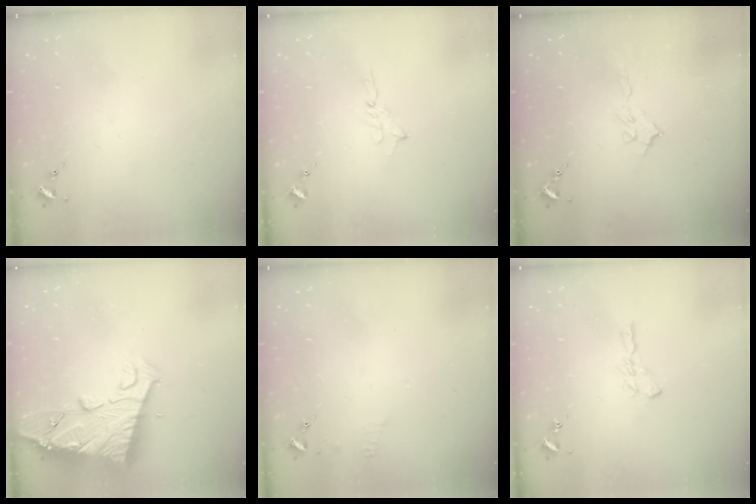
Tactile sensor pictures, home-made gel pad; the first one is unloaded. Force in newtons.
{"total": 2.0, "press": 2.0, "slide": 0.2}
{"total": 6.5, "press": 6.5, "slide": 0.8}
{"total": 15.0, "press": 14.9, "slide": 1.4}
{"total": 4.7, "press": 4.6, "slide": 0.5}
{"total": 5.8, "press": 5.8, "slide": 0.5}